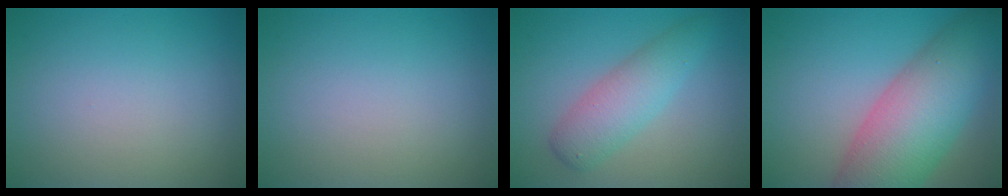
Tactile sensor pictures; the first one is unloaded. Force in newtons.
{"total": 0.0}
{"total": 4.1, "press": 4.1, "slide": 0.0}
{"total": 10.9, "press": 10.9, "slide": 0.4}